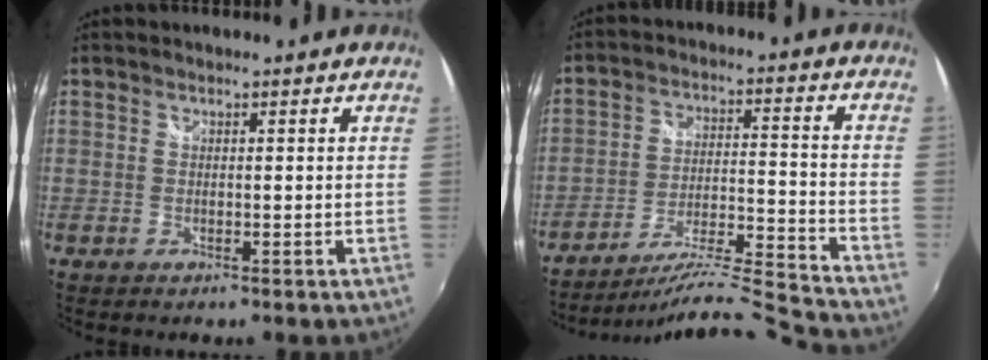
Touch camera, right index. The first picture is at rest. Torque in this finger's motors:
{"motor_torque": [0.59, -0.61, 0.04, -0.01]}